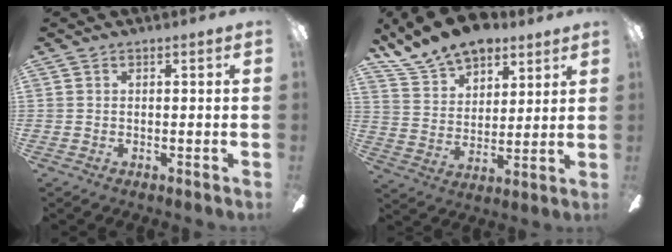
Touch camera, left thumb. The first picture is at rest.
{"total": 12.7, "force": [10.5, 5.9, 3.8], "torque": [-0.086, -0.063, 0.199]}